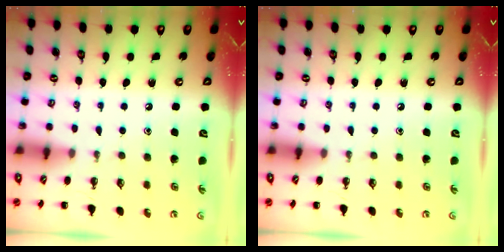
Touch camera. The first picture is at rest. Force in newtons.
{"total": 0.0}